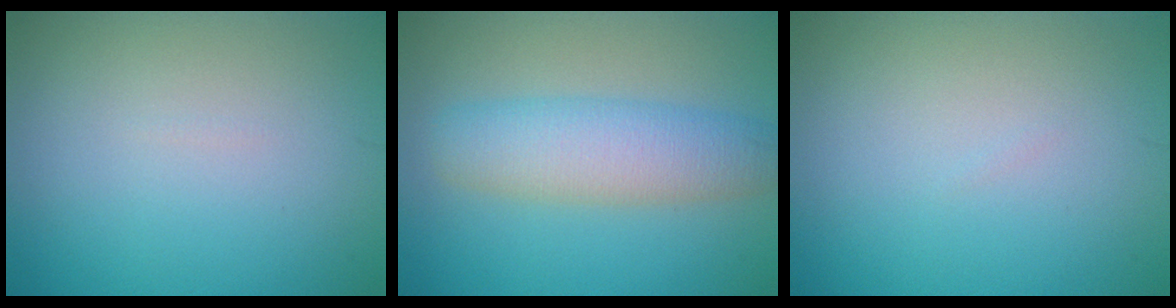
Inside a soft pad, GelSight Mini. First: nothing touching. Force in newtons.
{"total": 5.3, "press": 5.3, "slide": 0.2}
{"total": 0.0}